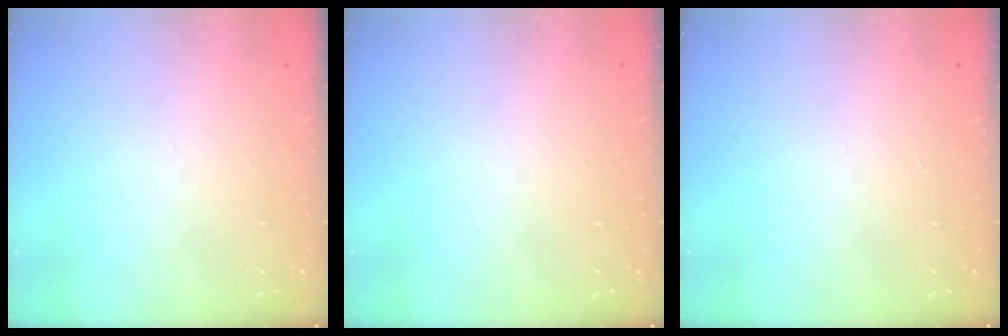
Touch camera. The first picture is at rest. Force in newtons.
{"total": 0.0}
{"total": 0.0}